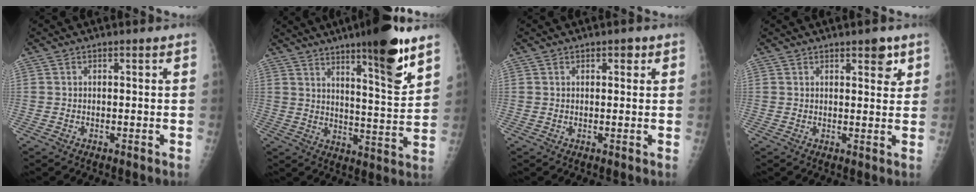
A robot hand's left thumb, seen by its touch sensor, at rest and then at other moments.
{"total": 15.5, "force": [9.9, 2.5, 11.7], "torque": [-0.154, -0.067, 0.151]}
{"total": 1.6, "force": [0.8, 0.9, 1.0], "torque": [-0.002, -0.001, 0.008]}
{"total": 4.0, "force": [2.3, 1.8, 2.8], "torque": [-0.016, -0.010, 0.026]}